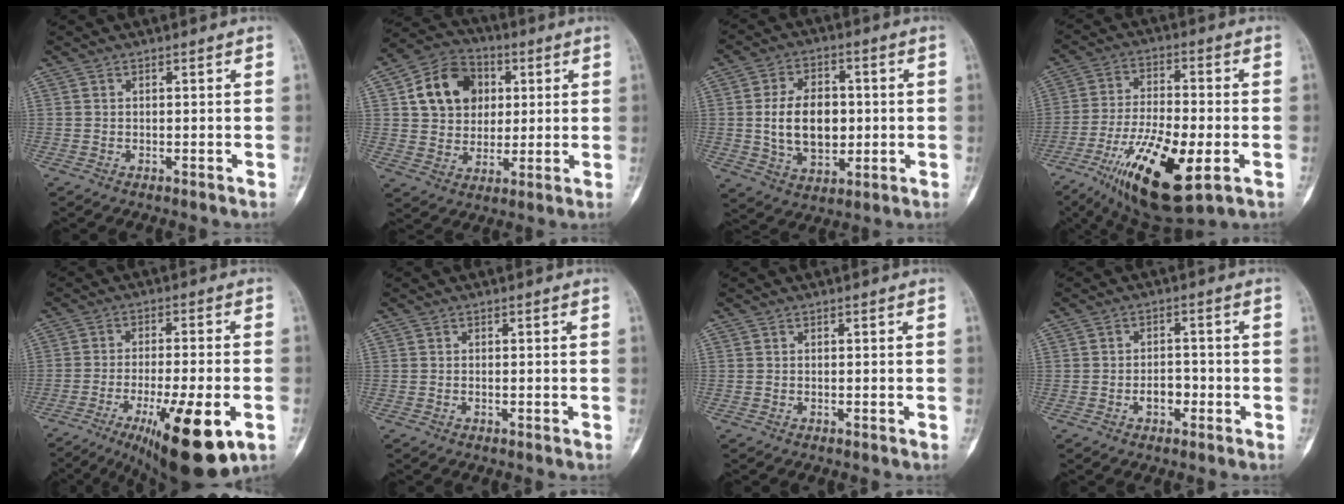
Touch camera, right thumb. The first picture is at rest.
{"total": 13.7, "force": [3.5, 11.1, 7.3], "torque": [-0.090, 0.002, 0.058]}
{"total": 12.7, "force": [0.0, 8.5, 9.4], "torque": [-0.135, 0.004, 0.008]}
{"total": 19.6, "force": [-7.6, 6.9, 16.7], "torque": [-0.310, 0.001, -0.122]}
{"total": 18.0, "force": [-7.7, 4.7, 15.6], "torque": [-0.215, 0.001, -0.108]}
{"total": 0.0}
{"total": 0.0}
{"total": 3.6, "force": [-1.4, 2.3, 2.3], "torque": [-0.020, 0.015, -0.024]}